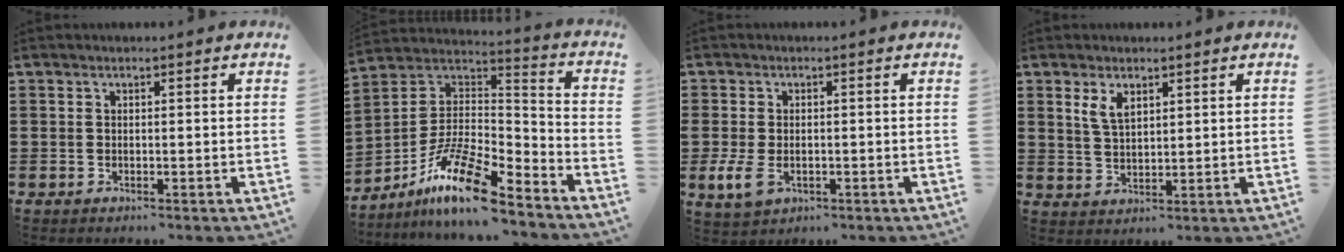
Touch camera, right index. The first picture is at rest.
{"total": 12.6, "force": [-9.0, 2.7, 8.4], "torque": [-0.169, 0.014, -0.177]}
{"total": 3.9, "force": [-1.1, 2.3, 3.0], "torque": [-0.084, -0.006, -0.027]}
{"total": 3.4, "force": [1.9, 1.7, 2.3], "torque": [-0.052, 0.005, 0.034]}